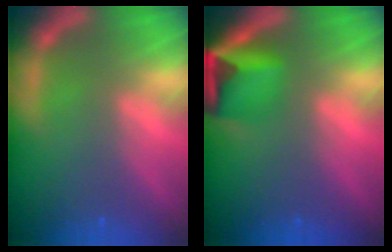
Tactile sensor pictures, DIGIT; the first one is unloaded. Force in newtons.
{"total": 6.0}